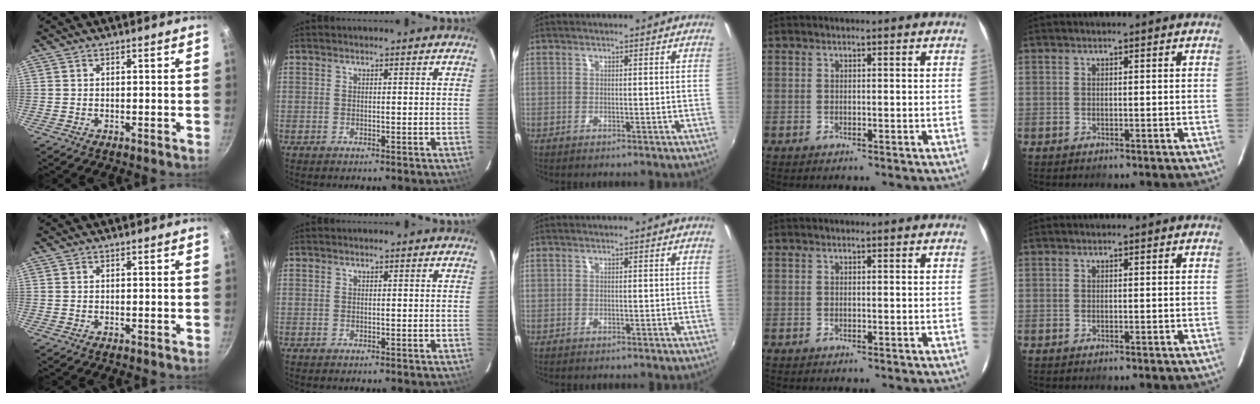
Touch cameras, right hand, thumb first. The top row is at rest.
{}